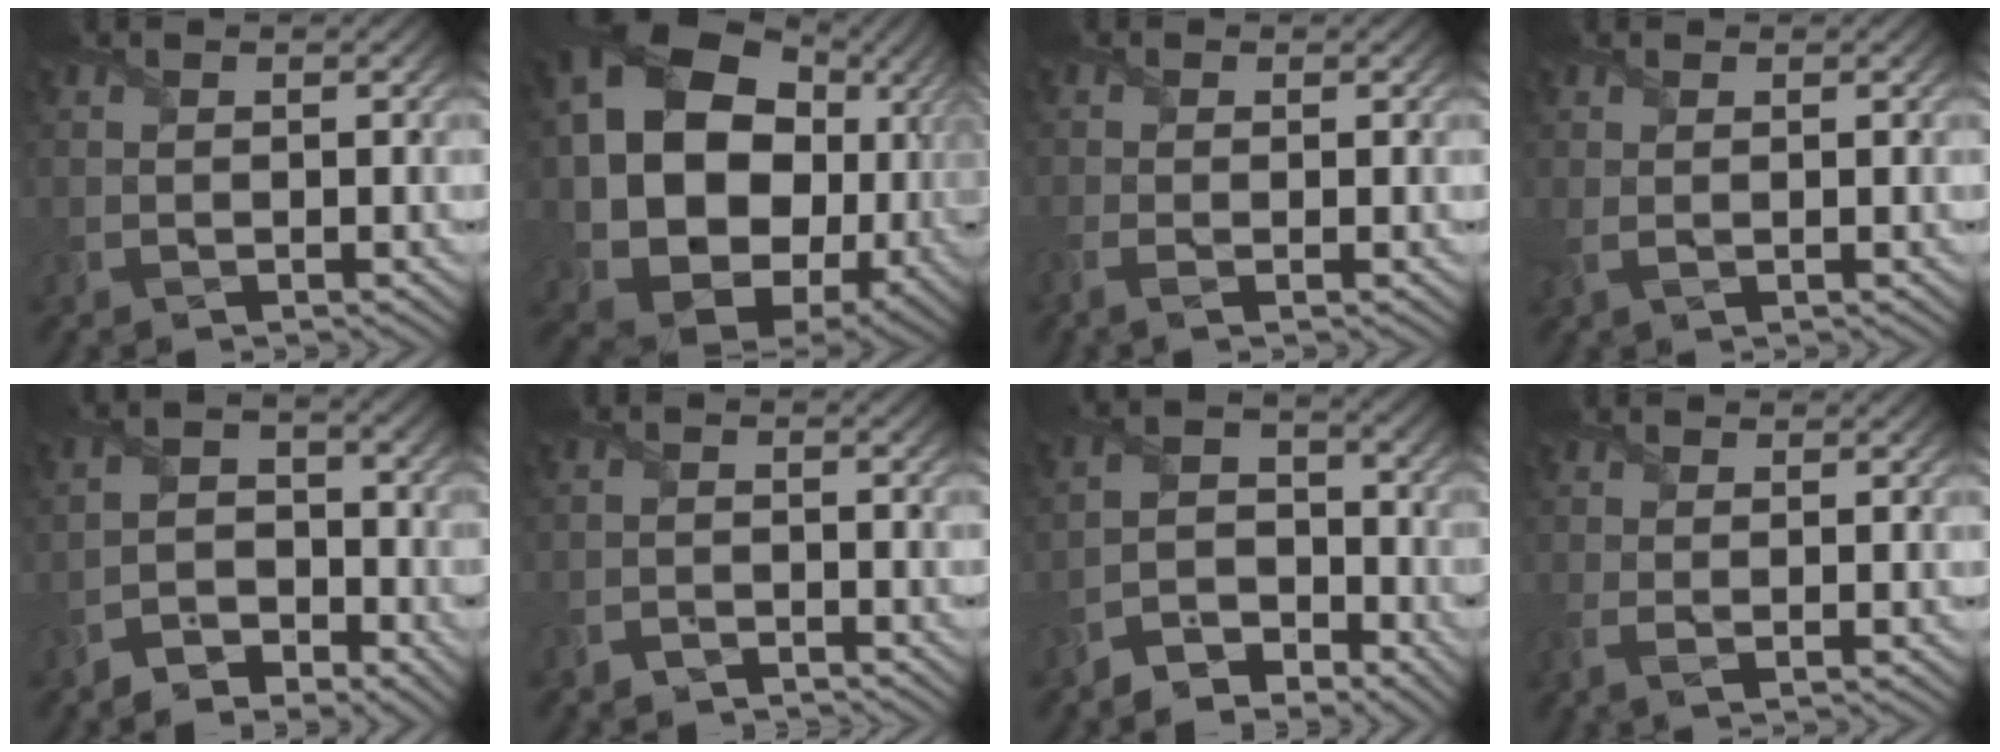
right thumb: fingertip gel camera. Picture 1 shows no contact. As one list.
[{"total": 19.6, "force": [0.6, 15.0, 12.6], "torque": [-0.271, -0.035, 0.052]}, {"total": 1.9, "force": [-0.7, 0.6, 1.7], "torque": [-0.051, -0.004, -0.017]}, {"total": 1.3, "force": [0.2, 0.7, 1.1], "torque": [-0.028, -0.002, 0.005]}, {"total": 4.3, "force": [-3.4, 2.1, 1.6], "torque": [-0.024, 0.006, -0.074]}, {"total": 1.9, "force": [-1.9, 0.0, -0.1], "torque": [0.001, 0.001, -0.045]}, {"total": 5.7, "force": [-4.6, 2.6, 2.1], "torque": [-0.033, 0.003, -0.098]}, {"total": 1.7, "force": [0.0, 0.7, 1.6], "torque": [-0.042, -0.002, 0.000]}]